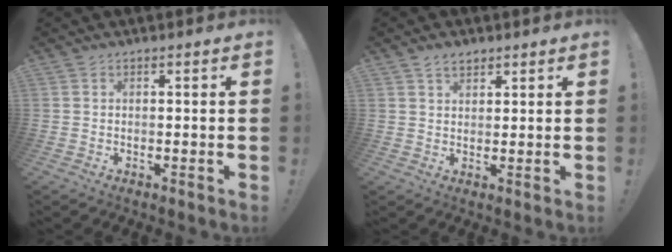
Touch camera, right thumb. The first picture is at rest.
{"total": 3.4, "force": [2.4, 1.9, 1.3], "torque": [-0.018, -0.009, 0.044]}